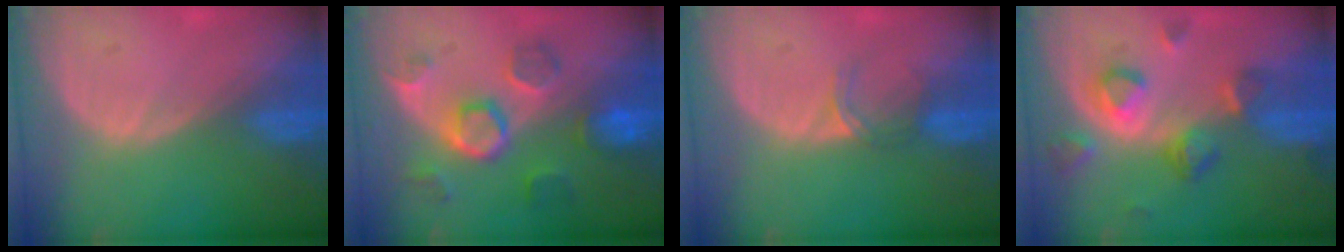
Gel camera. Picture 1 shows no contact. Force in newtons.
{"total": 8.4, "press": 8.1, "slide": 2.4}
{"total": 2.5, "press": 2.0, "slide": 1.4}
{"total": 7.0, "press": 6.9, "slide": 1.2}